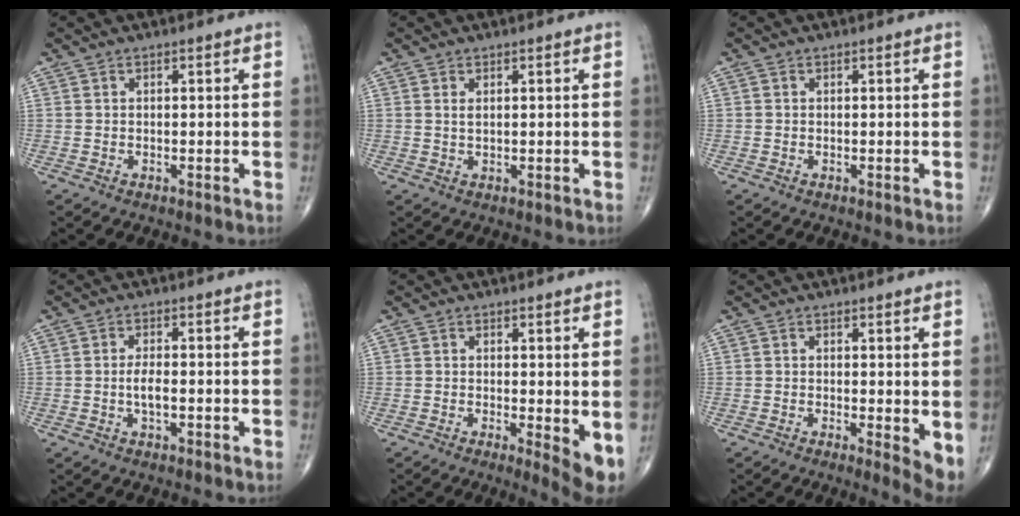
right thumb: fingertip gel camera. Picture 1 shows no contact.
{"total": 1.1, "force": [0.4, 0.5, 0.9], "torque": [-0.020, -0.001, 0.010]}
{"total": 0.0}
{"total": 3.1, "force": [-0.6, 1.3, 2.8], "torque": [-0.054, 0.002, -0.013]}
{"total": 5.1, "force": [-0.1, 1.5, 4.9], "torque": [-0.069, -0.015, -0.005]}
{"total": 4.2, "force": [0.2, 1.3, 4.0], "torque": [-0.056, -0.013, 0.000]}